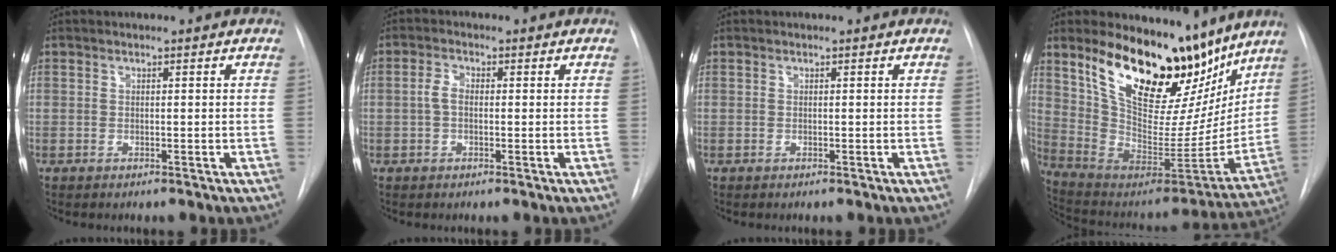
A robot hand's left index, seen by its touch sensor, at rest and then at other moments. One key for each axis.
{"total": 2.3, "fx": -0.1, "fy": 1.3, "fz": 1.8, "tx": -0.039, "ty": 0.008, "tz": -0.004}
{"total": 0.0}
{"total": 22.8, "fx": 15.5, "fy": 9.5, "fz": 13.6, "tx": -0.197, "ty": -0.015, "tz": 0.264}